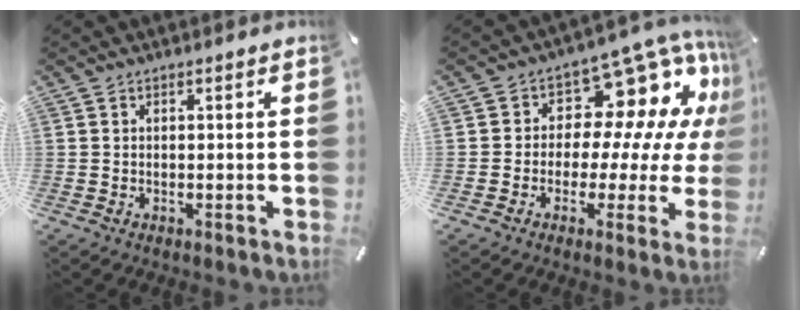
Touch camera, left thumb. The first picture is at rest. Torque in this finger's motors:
{"motor_torque": [0.60, 0.36, 0.42, 0.29, -0.01]}